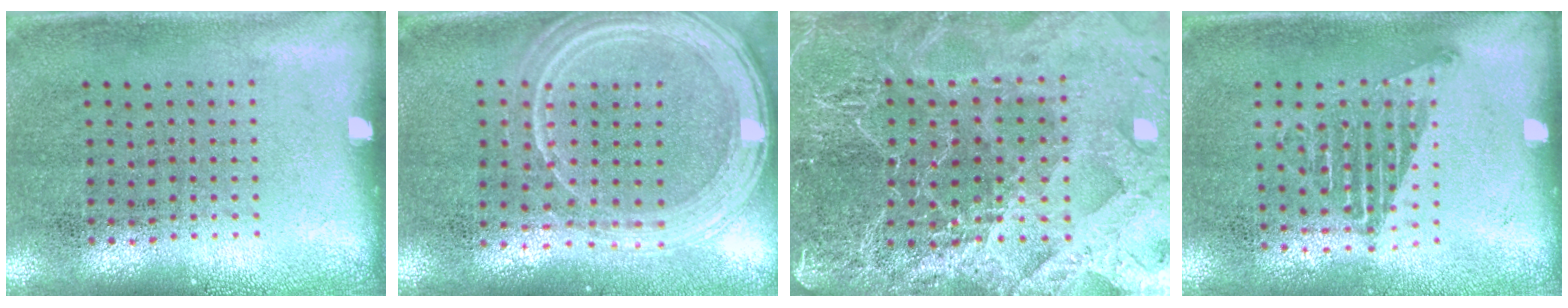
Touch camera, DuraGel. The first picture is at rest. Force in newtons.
{"total": 1.5, "press": 1.4, "slide": 0.3}
{"total": 5.2, "press": 4.7, "slide": 2.2}
{"total": 1.1, "press": 1.0, "slide": 0.4}